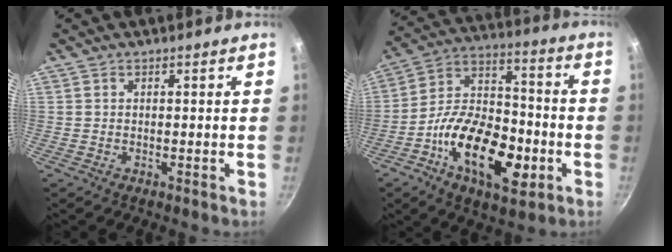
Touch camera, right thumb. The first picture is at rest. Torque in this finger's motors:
{"motor_torque": [2.62, 2.39, 1.37, -1.40, 0.28]}